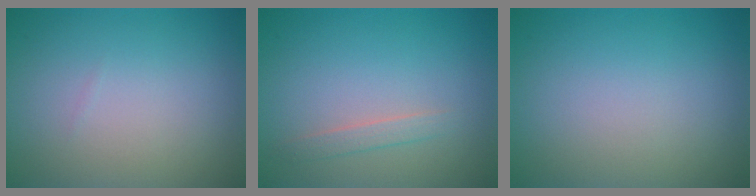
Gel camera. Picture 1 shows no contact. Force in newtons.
{"total": 1.2, "press": 1.2, "slide": 0.1}
{"total": 0.0}